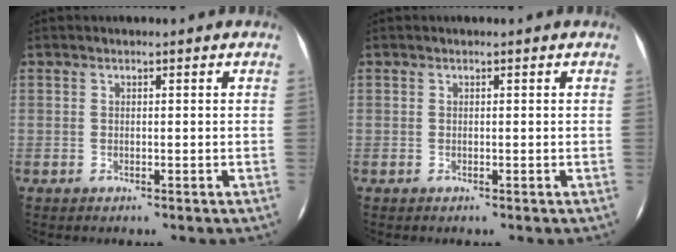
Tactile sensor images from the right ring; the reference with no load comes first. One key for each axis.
{"total": 0.0}